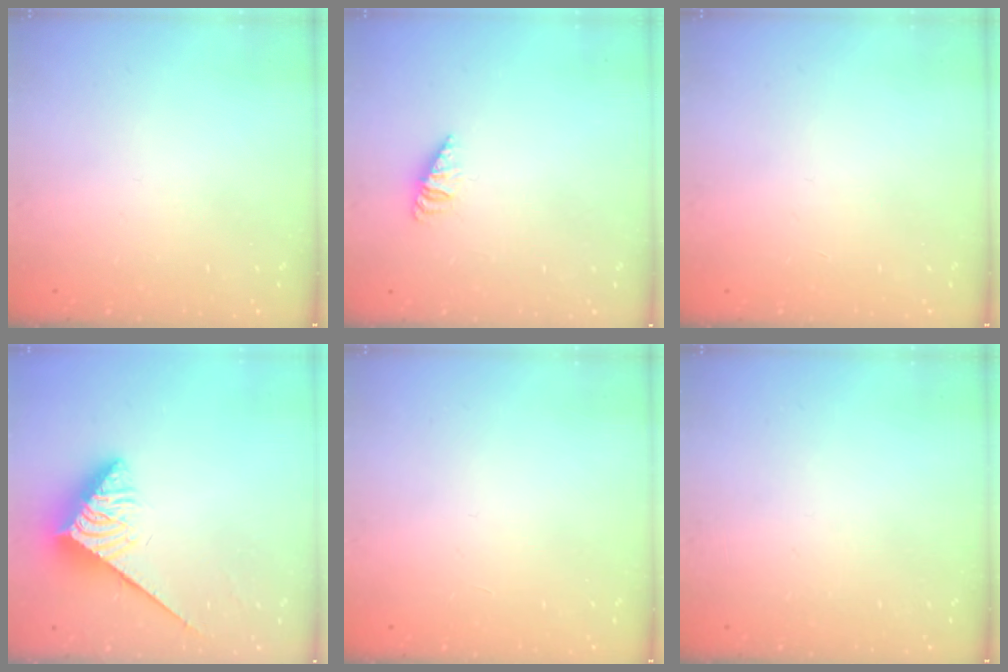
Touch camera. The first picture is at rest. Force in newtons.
{"total": 1.8, "press": 1.8, "slide": 0.4}
{"total": 0.0}
{"total": 3.7, "press": 3.7, "slide": 0.6}
{"total": 0.0}
{"total": 0.0}